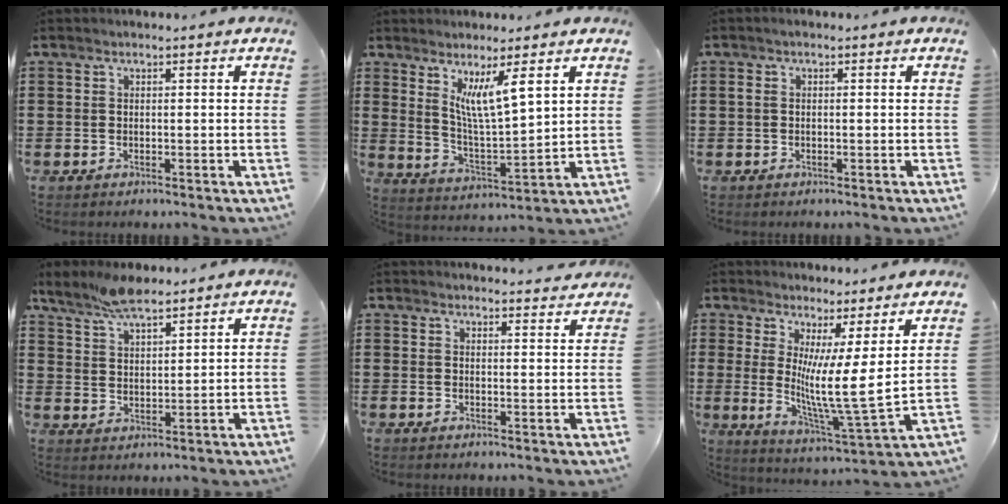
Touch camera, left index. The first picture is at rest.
{"total": 7.3, "force": [4.6, 0.9, 5.6], "torque": [-0.107, -0.020, 0.076]}
{"total": 0.9, "force": [-0.3, 0.4, 0.8], "torque": [-0.016, 0.001, -0.006]}
{"total": 6.0, "force": [5.3, 1.4, 2.3], "torque": [-0.058, -0.010, 0.100]}
{"total": 2.4, "force": [2.4, 0.1, 0.2], "torque": [-0.001, -0.010, 0.044]}
{"total": 9.3, "force": [3.0, 0.4, 8.9], "torque": [-0.152, -0.048, 0.048]}